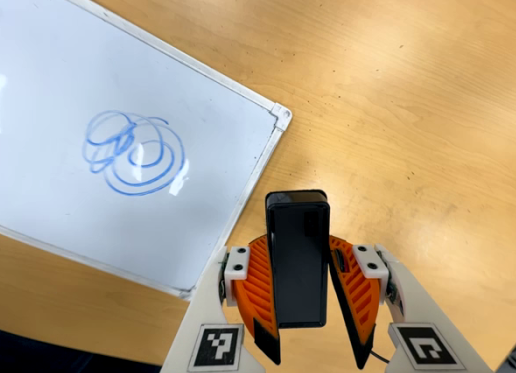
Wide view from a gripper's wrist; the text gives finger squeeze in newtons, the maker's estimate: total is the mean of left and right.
{"total": 6.4, "left": 6.2, "right": 6.5}